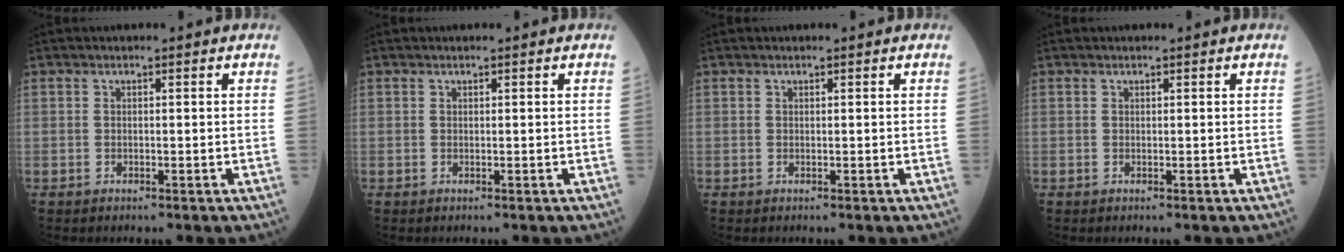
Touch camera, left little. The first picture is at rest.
{"total": 0.0}
{"total": 0.0}
{"total": 0.0}